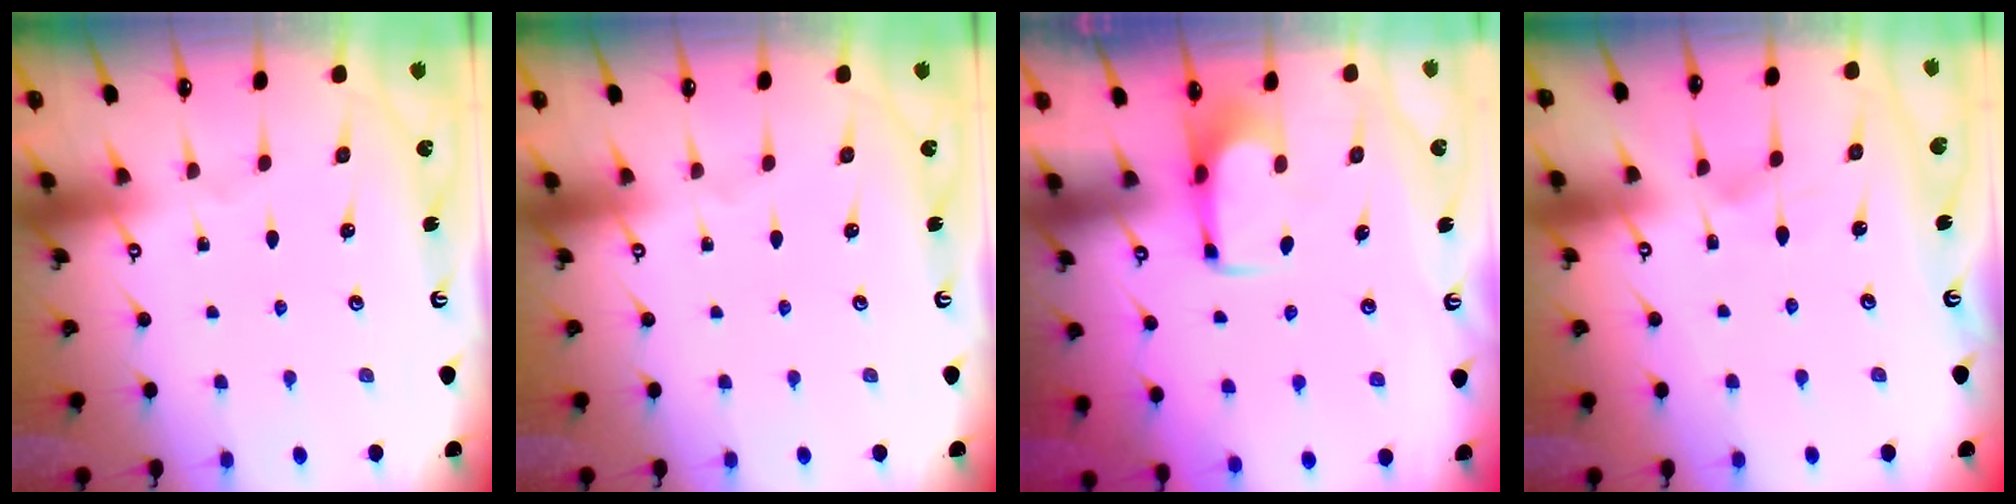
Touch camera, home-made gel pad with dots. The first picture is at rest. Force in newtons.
{"total": 0.0}
{"total": 2.0, "press": 2.0, "slide": 0.4}
{"total": 3.8, "press": 3.8, "slide": 0.4}